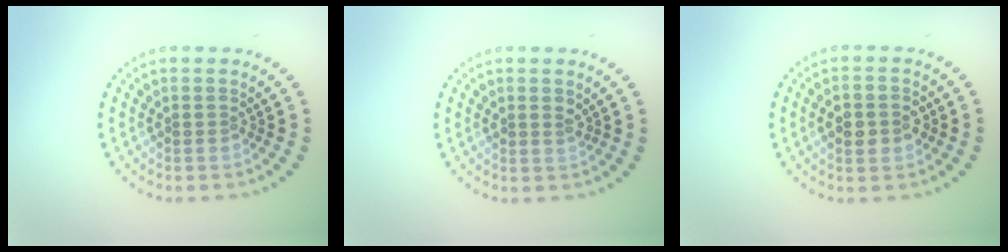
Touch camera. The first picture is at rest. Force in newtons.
{"total": 0.9, "press": 0.9, "slide": 0.3}
{"total": 3.6, "press": 3.6, "slide": 0.2}